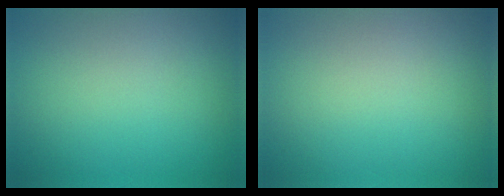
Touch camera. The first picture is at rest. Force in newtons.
{"total": 0.0}